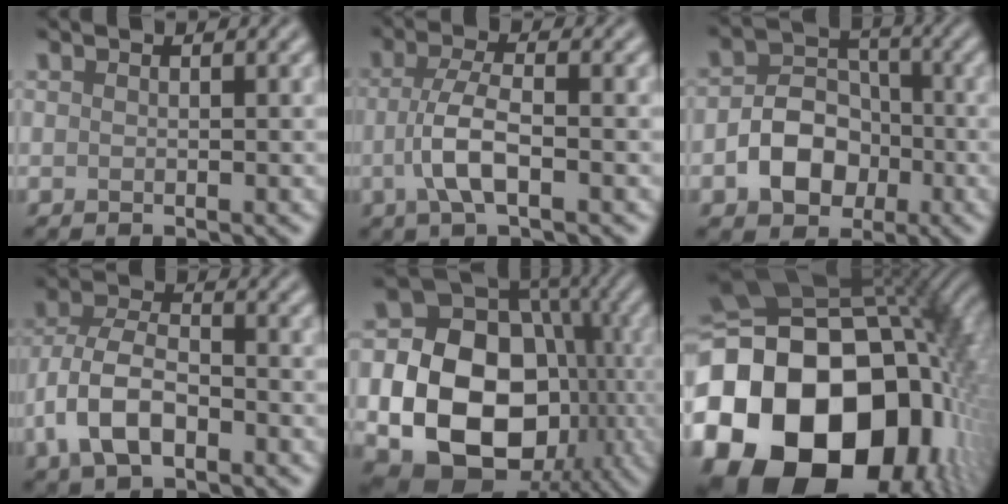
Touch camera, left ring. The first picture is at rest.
{"total": 4.1, "force": [-1.0, 1.4, 3.8], "torque": [-0.080, 0.003, -0.024]}
{"total": 5.6, "force": [-1.8, 4.2, 3.1], "torque": [-0.046, 0.001, -0.034]}
{"total": 6.5, "force": [-2.5, 3.6, 4.8], "torque": [-0.101, 0.003, -0.056]}
{"total": 18.6, "force": [-3.4, 15.2, 10.3], "torque": [-0.165, -0.028, -0.076]}
{"total": 23.5, "force": [-5.0, 17.6, 14.8], "torque": [-0.305, -0.035, -0.096]}